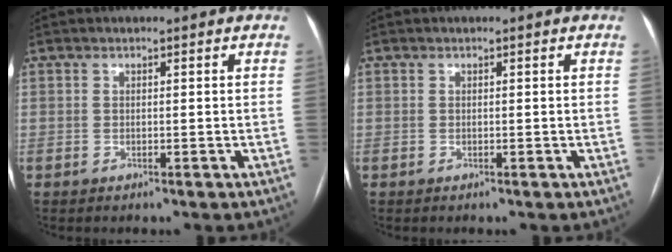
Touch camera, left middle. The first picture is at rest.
{"total": 0.0}